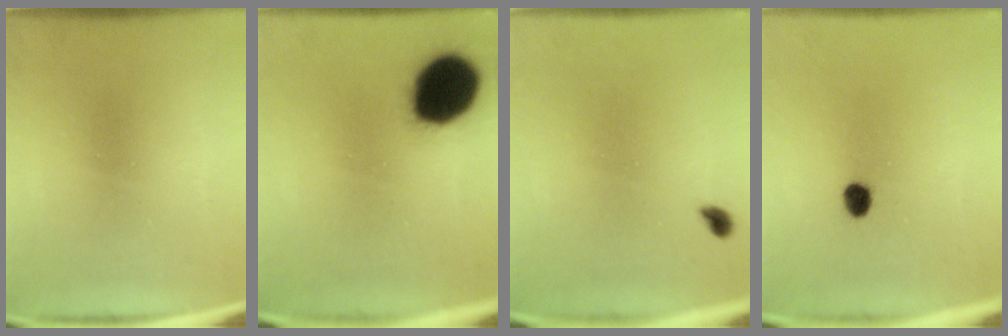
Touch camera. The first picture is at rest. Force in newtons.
{"total": 17.7}
{"total": 1.4}
{"total": 2.8}